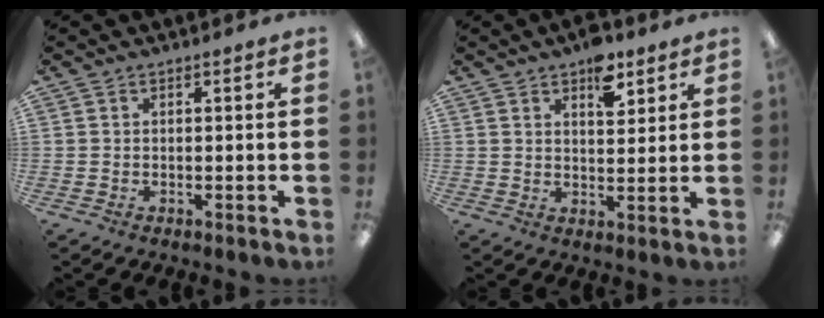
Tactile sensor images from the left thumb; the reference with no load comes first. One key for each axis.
{"total": 7.5, "fx": 5.0, "fy": 3.6, "fz": 4.3, "tx": -0.040, "ty": -0.028, "tz": 0.079}